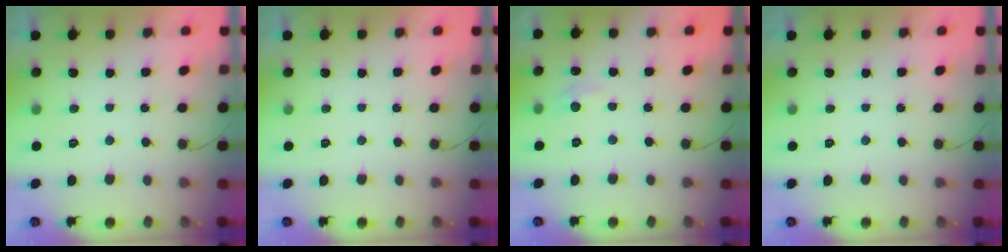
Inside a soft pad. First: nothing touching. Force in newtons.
{"total": 0.0}
{"total": 4.6, "press": 4.6, "slide": 0.6}
{"total": 0.0}